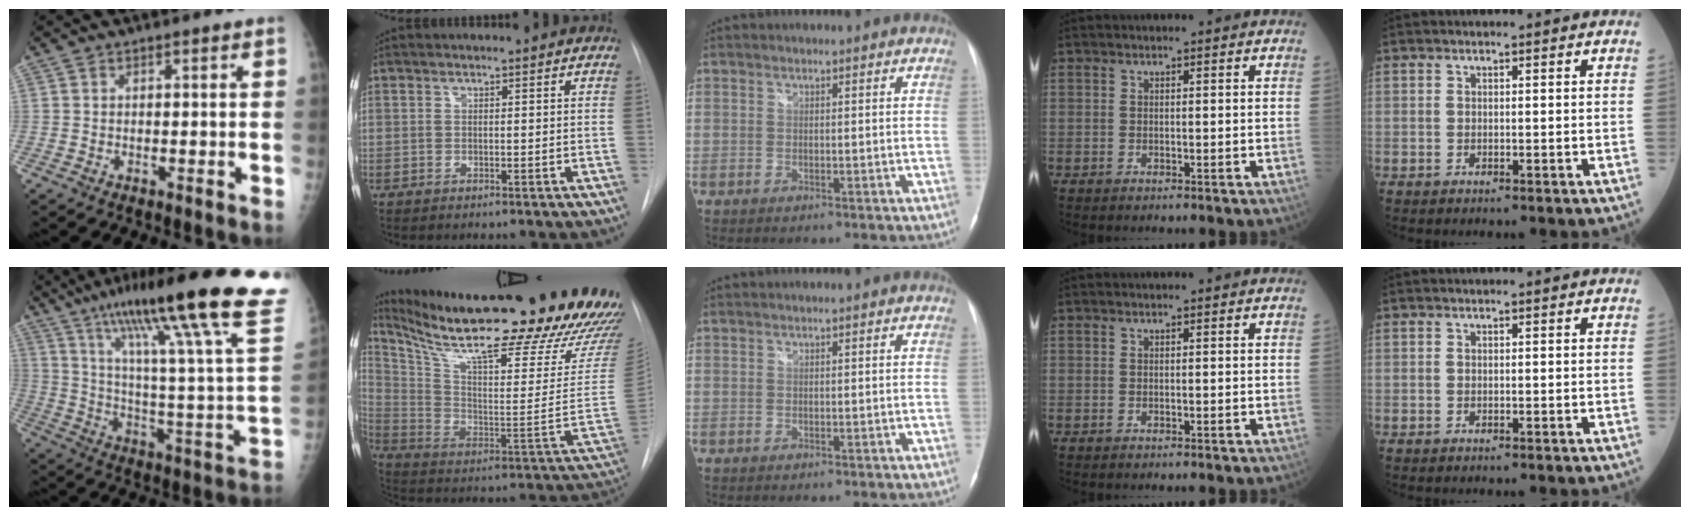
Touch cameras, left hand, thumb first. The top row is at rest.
{"thumb": {"total": 33.0, "force": [22.0, 3.7, 24.4], "torque": [-0.333, -0.069, 0.329]}, "index": {"total": 34.7, "force": [28.4, 4.0, 19.5], "torque": [-0.307, -0.088, 0.391]}}